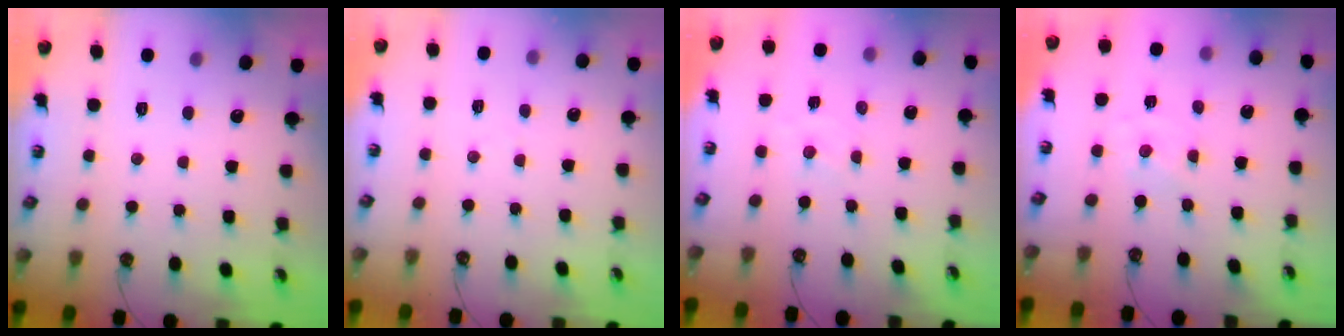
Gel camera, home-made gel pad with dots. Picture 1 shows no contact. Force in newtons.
{"total": 3.4, "press": 3.4, "slide": 0.3}
{"total": 1.8, "press": 1.7, "slide": 0.3}
{"total": 0.0}